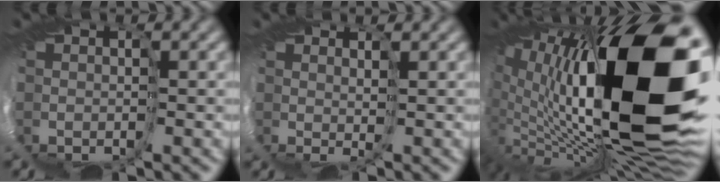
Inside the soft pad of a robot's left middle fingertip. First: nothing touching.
{"total": 1.7, "force": [1.5, -0.2, 0.7], "torque": [-0.010, 0.011, 0.021]}
{"total": 17.4, "force": [3.7, 6.9, 15.5], "torque": [-0.273, 0.001, 0.067]}